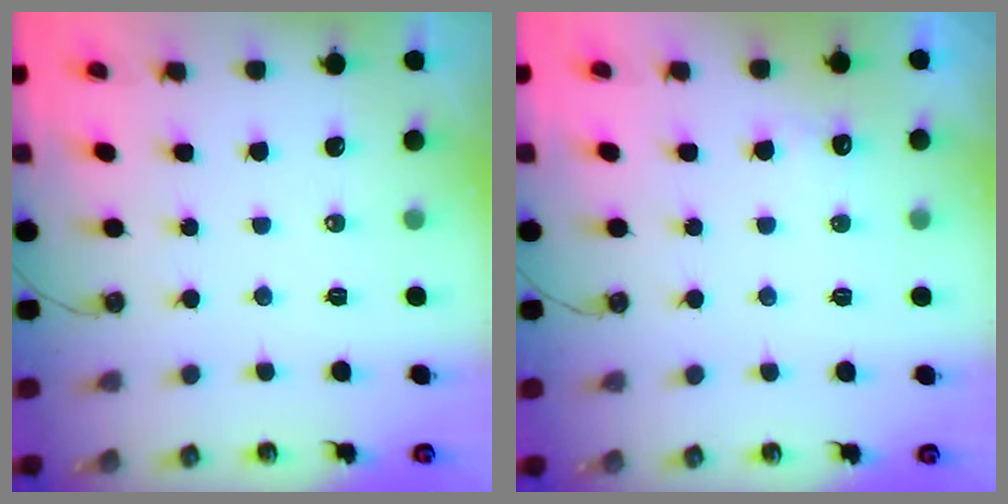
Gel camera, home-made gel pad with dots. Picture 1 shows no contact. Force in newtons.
{"total": 3.7, "press": 3.6, "slide": 1.1}